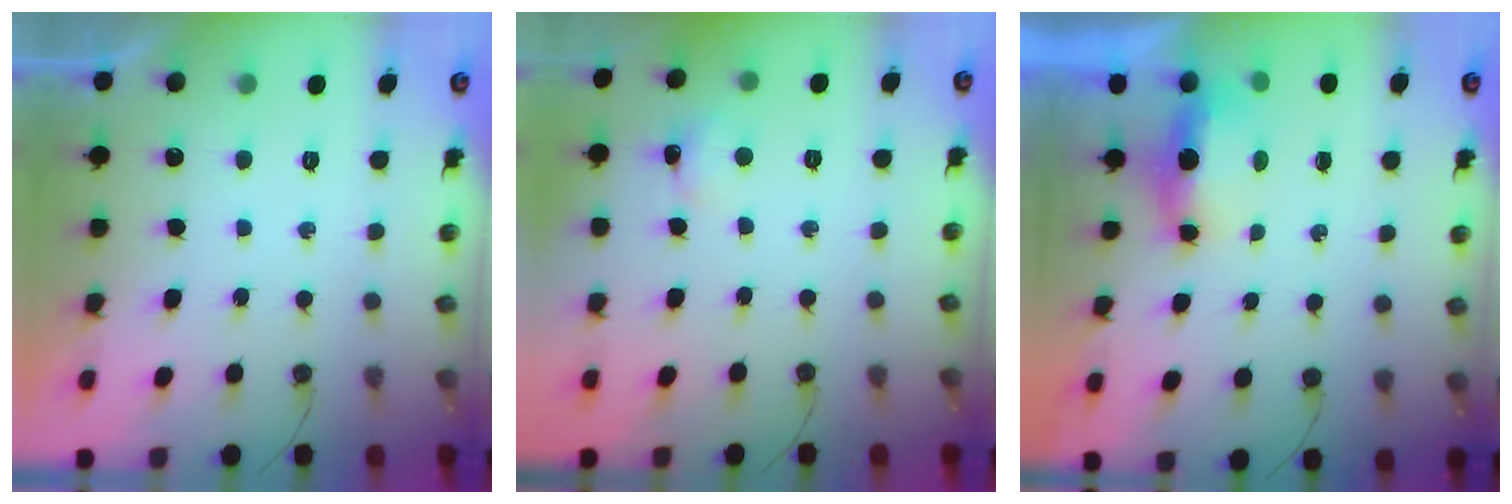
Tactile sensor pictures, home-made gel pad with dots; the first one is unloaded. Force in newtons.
{"total": 2.7, "press": 2.6, "slide": 0.5}
{"total": 11.6, "press": 6.5, "slide": 9.7}